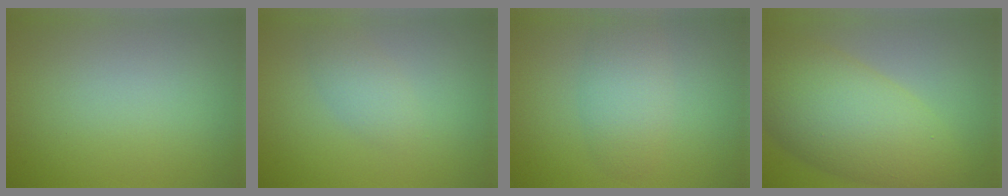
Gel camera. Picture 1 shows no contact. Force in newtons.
{"total": 1.8, "press": 1.8, "slide": 0.1}
{"total": 3.4, "press": 3.4, "slide": 0.1}
{"total": 9.5, "press": 9.5, "slide": 0.2}